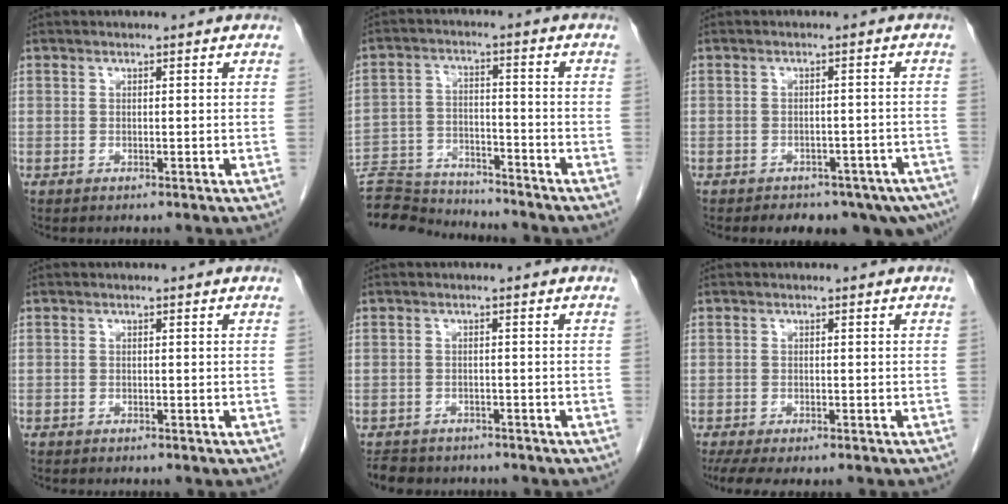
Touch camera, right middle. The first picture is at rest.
{"total": 13.5, "force": [-13.1, 1.4, 3.0], "torque": [-0.048, 0.007, -0.216]}
{"total": 12.7, "force": [-9.5, 6.3, 5.4], "torque": [-0.072, 0.002, -0.107]}
{"total": 1.4, "force": [-1.2, 0.4, 0.5], "torque": [-0.013, -0.003, -0.015]}
{"total": 6.2, "force": [-5.4, 2.7, 1.4], "torque": [-0.028, -0.005, -0.076]}
{"total": 6.7, "force": [-5.1, 2.1, 3.8], "torque": [-0.064, -0.013, -0.078]}